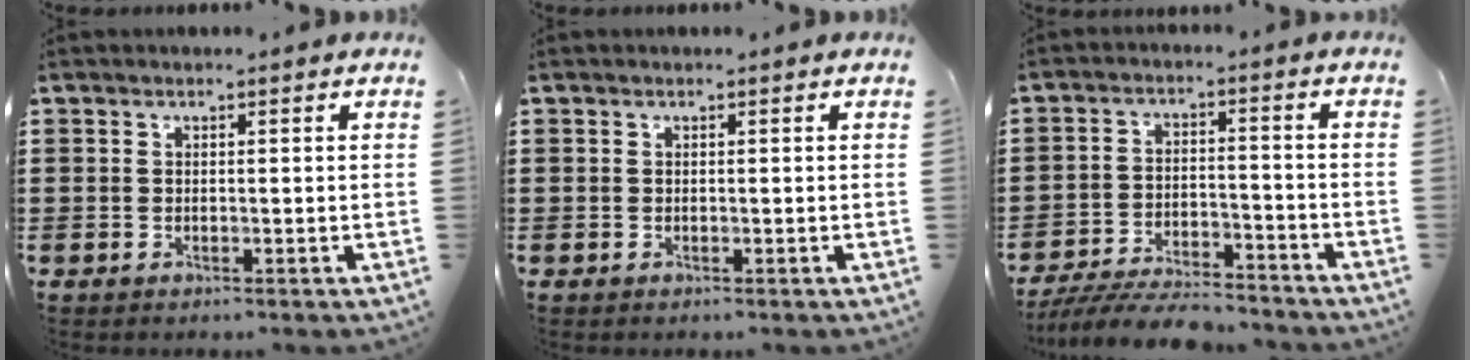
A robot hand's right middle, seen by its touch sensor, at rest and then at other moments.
{"total": 0.0}
{"total": 6.8, "force": [-6.5, 0.8, 1.9], "torque": [-0.037, 0.003, -0.125]}